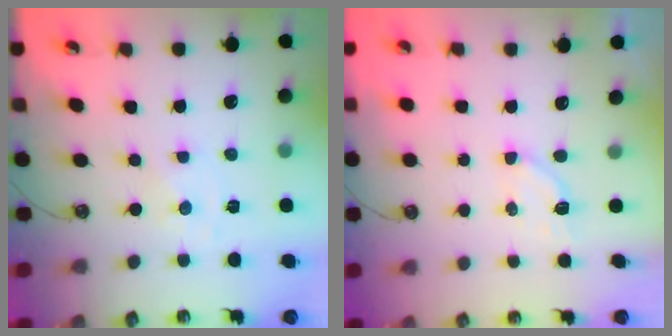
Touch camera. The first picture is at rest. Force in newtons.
{"total": 2.9, "press": 2.9, "slide": 0.7}